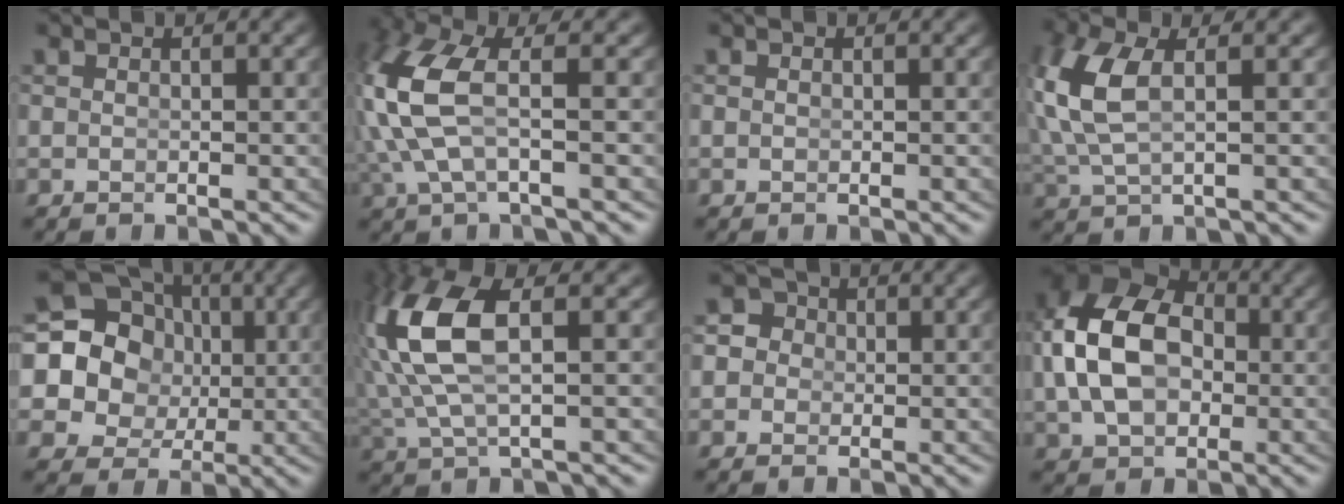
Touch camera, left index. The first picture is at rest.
{"total": 6.1, "force": [0.6, 3.1, 5.3], "torque": [-0.141, -0.015, 0.021]}
{"total": 0.0}
{"total": 5.1, "force": [1.1, 2.5, 4.3], "torque": [-0.118, -0.013, 0.034]}
{"total": 17.8, "force": [1.6, 16.3, 7.0], "torque": [-0.211, -0.049, 0.026]}
{"total": 8.2, "force": [1.6, 3.7, 7.2], "torque": [-0.180, -0.011, 0.045]}
{"total": 6.1, "force": [0.8, 5.5, 2.4], "torque": [-0.051, -0.002, 0.000]}
{"total": 12.6, "force": [2.0, 9.5, 8.0], "torque": [-0.170, -0.008, 0.033]}